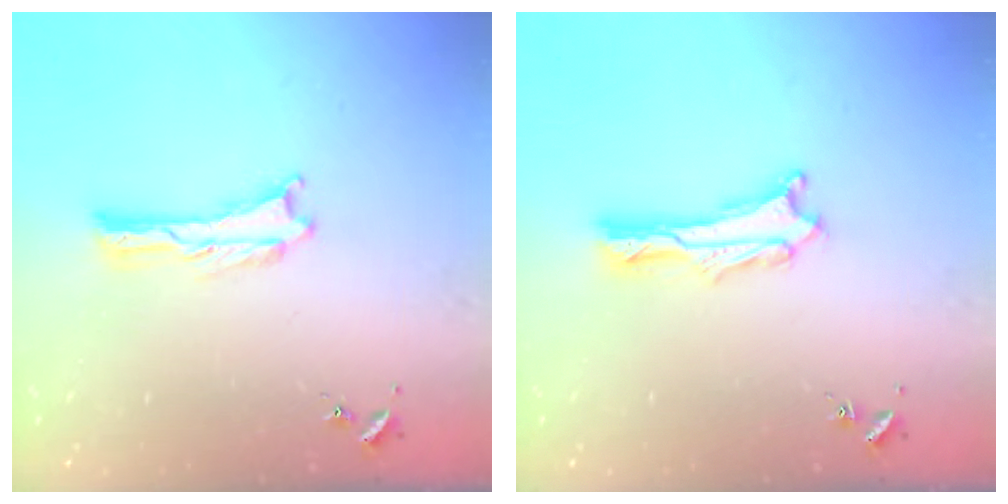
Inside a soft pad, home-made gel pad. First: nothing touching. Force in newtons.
{"total": 1.5, "press": 1.4, "slide": 0.2}